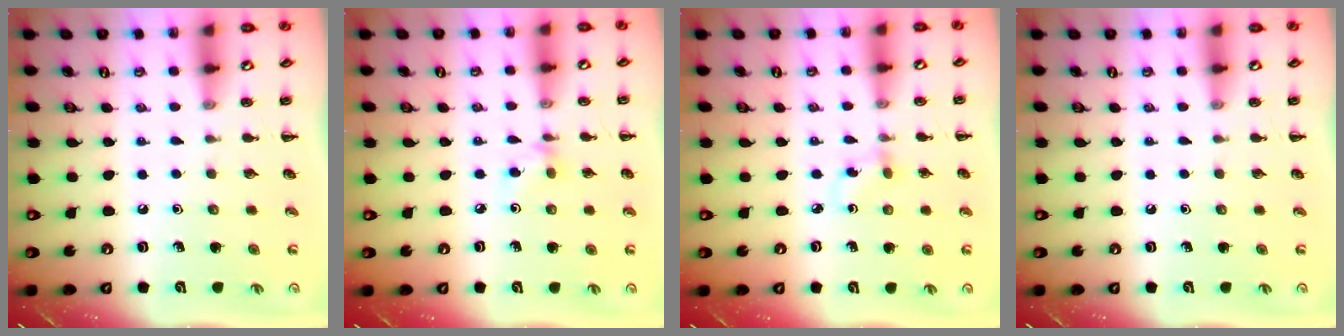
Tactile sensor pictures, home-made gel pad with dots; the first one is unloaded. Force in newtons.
{"total": 4.9, "press": 4.7, "slide": 1.2}
{"total": 1.6, "press": 1.4, "slide": 0.7}
{"total": 0.0}